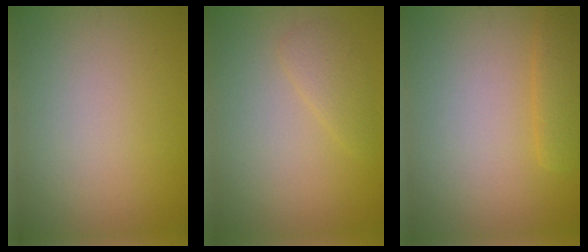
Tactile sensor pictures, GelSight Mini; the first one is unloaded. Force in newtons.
{"total": 1.6, "press": 1.6, "slide": 0.2}
{"total": 2.2, "press": 2.2, "slide": 0.1}